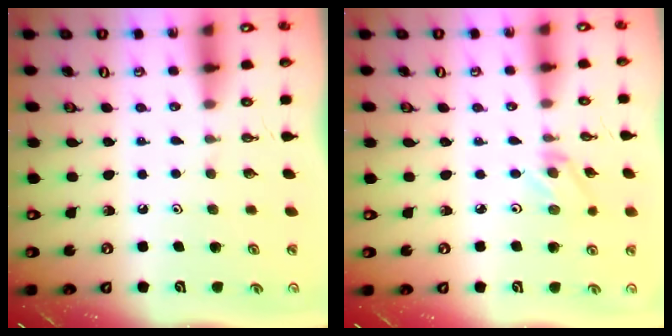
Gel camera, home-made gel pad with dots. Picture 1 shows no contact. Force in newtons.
{"total": 2.2, "press": 2.2, "slide": 0.3}